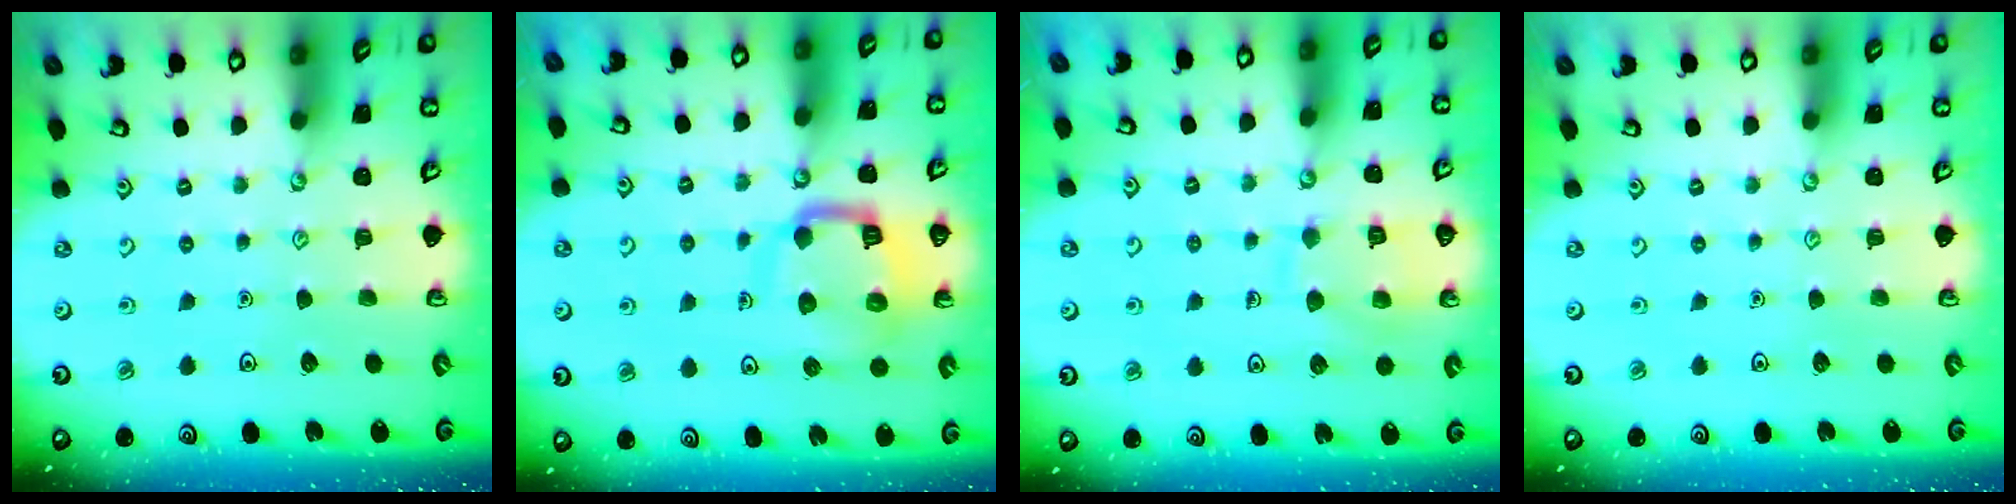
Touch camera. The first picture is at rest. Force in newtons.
{"total": 11.8, "press": 11.7, "slide": 1.3}
{"total": 10.7, "press": 10.7, "slide": 1.0}
{"total": 0.0}